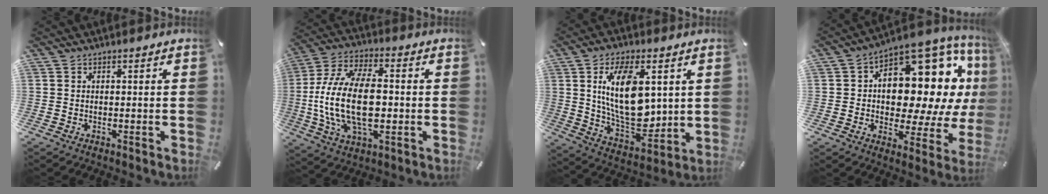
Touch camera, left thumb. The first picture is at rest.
{"total": 19.7, "force": [-1.5, 10.8, 16.4], "torque": [-0.347, -0.003, -0.025]}
{"total": 18.2, "force": [4.8, 9.5, 14.8], "torque": [-0.289, -0.026, 0.075]}
{"total": 18.2, "force": [4.6, 11.8, 13.0], "torque": [-0.156, -0.061, 0.079]}